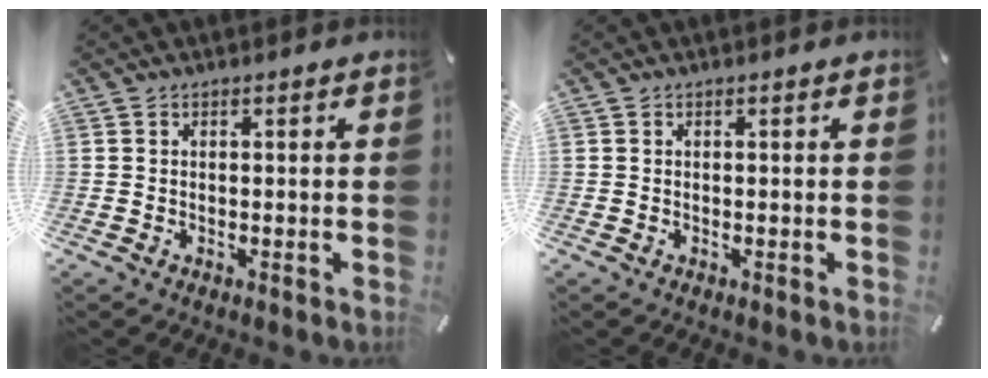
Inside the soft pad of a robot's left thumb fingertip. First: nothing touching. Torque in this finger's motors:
{"motor_torque": [0.01, 0.00, -0.07, 0.03, 0.00]}